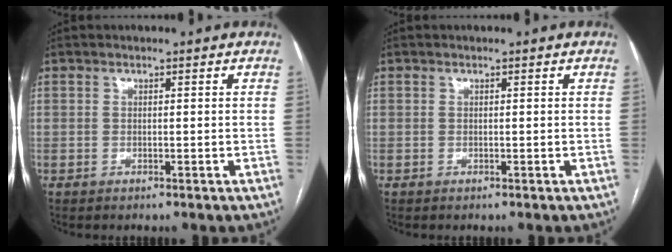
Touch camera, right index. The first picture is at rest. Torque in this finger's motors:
{"motor_torque": [0.00, 0.00, 0.00, -0.01]}